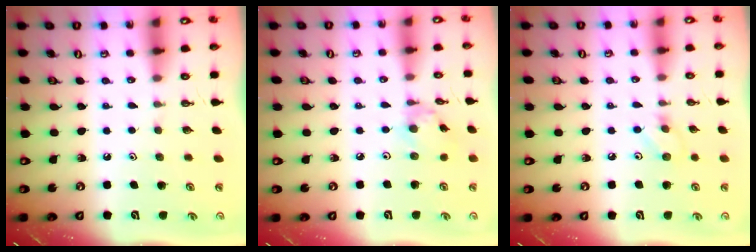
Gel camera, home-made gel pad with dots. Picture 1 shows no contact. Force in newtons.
{"total": 2.8, "press": 2.8, "slide": 0.1}
{"total": 5.4, "press": 5.4, "slide": 0.6}